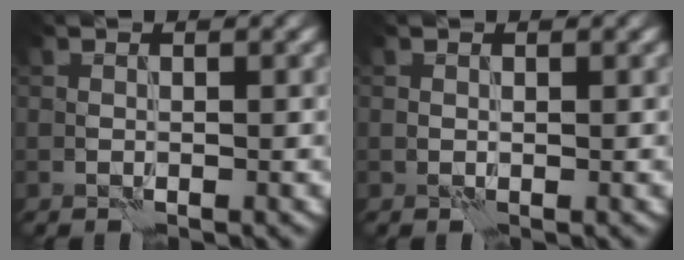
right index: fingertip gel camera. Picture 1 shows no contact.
{"total": 0.0}